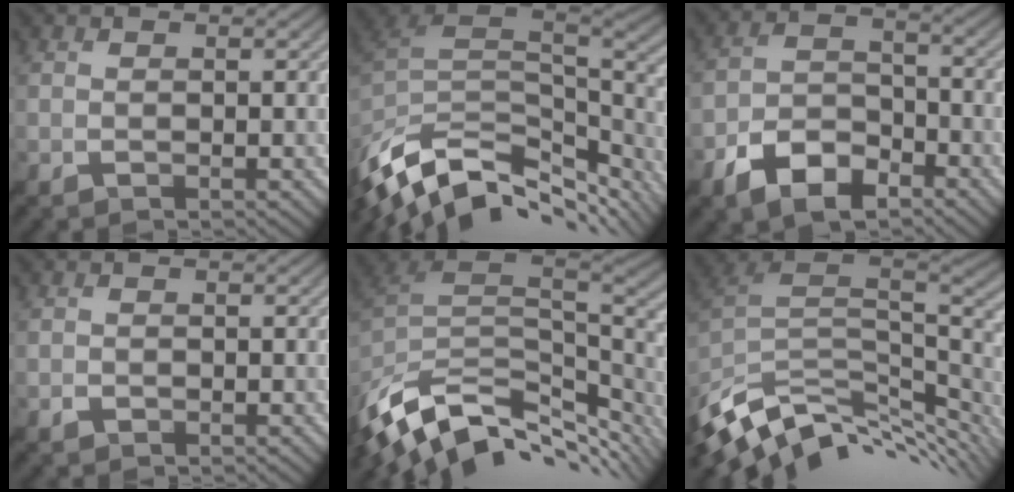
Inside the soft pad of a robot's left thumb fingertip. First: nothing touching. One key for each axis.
{"total": 13.3, "fx": -7.3, "fy": 6.5, "fz": 9.0, "tx": -0.216, "ty": -0.016, "tz": -0.121}
{"total": 7.4, "fx": -4.7, "fy": 3.8, "fz": 4.4, "tx": -0.082, "ty": 0.001, "tz": -0.101}
{"total": 0.0}
{"total": 13.1, "fx": -6.4, "fy": 6.8, "fz": 9.2, "tx": -0.214, "ty": -0.013, "tz": -0.110}
{"total": 11.9, "fx": -5.2, "fy": 5.8, "fz": 9.0, "tx": -0.213, "ty": -0.012, "tz": -0.085}